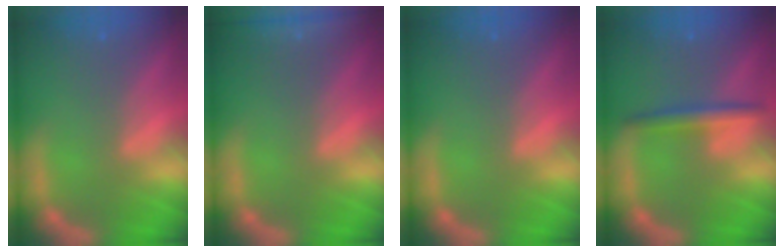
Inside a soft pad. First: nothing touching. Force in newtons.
{"total": 8.5}
{"total": 0.0}
{"total": 3.0}